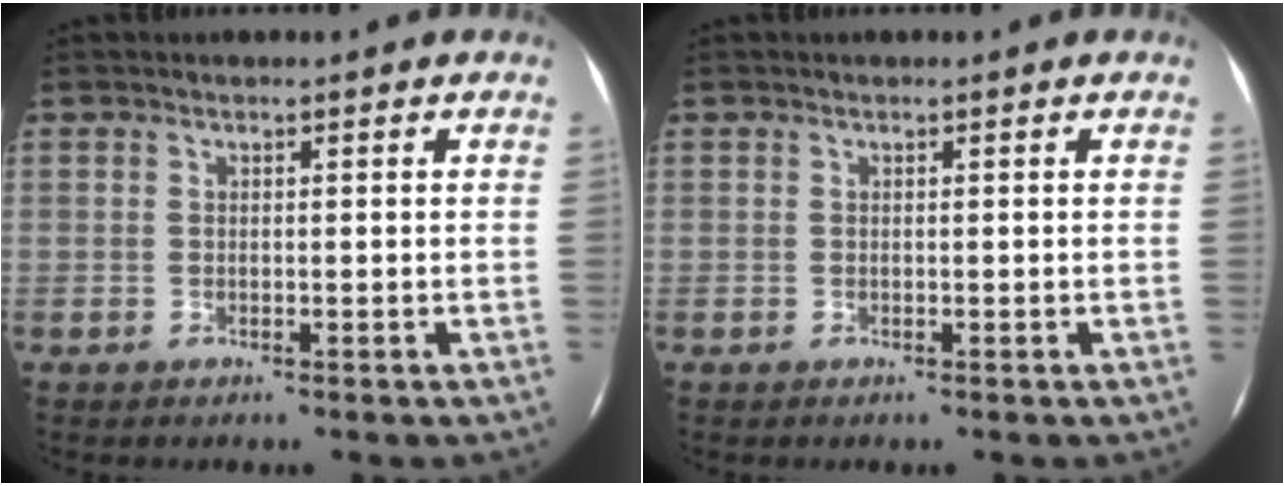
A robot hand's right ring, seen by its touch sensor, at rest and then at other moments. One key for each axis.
{"total": 0.0}